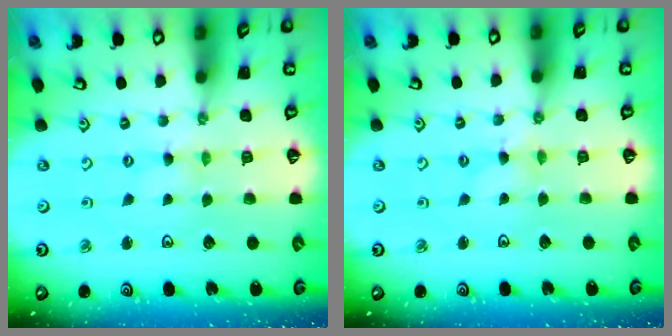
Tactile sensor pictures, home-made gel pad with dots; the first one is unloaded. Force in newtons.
{"total": 0.0}